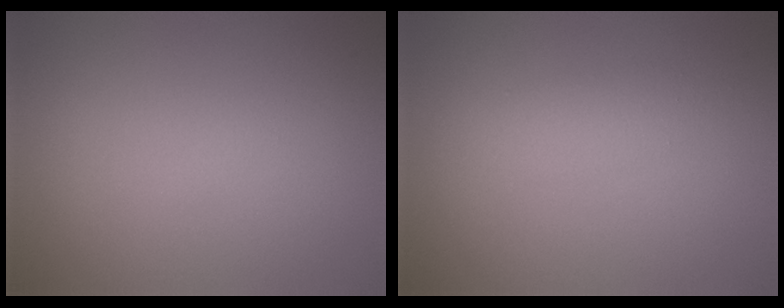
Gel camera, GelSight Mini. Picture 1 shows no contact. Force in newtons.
{"total": 1.4, "press": 1.4, "slide": 0.0}